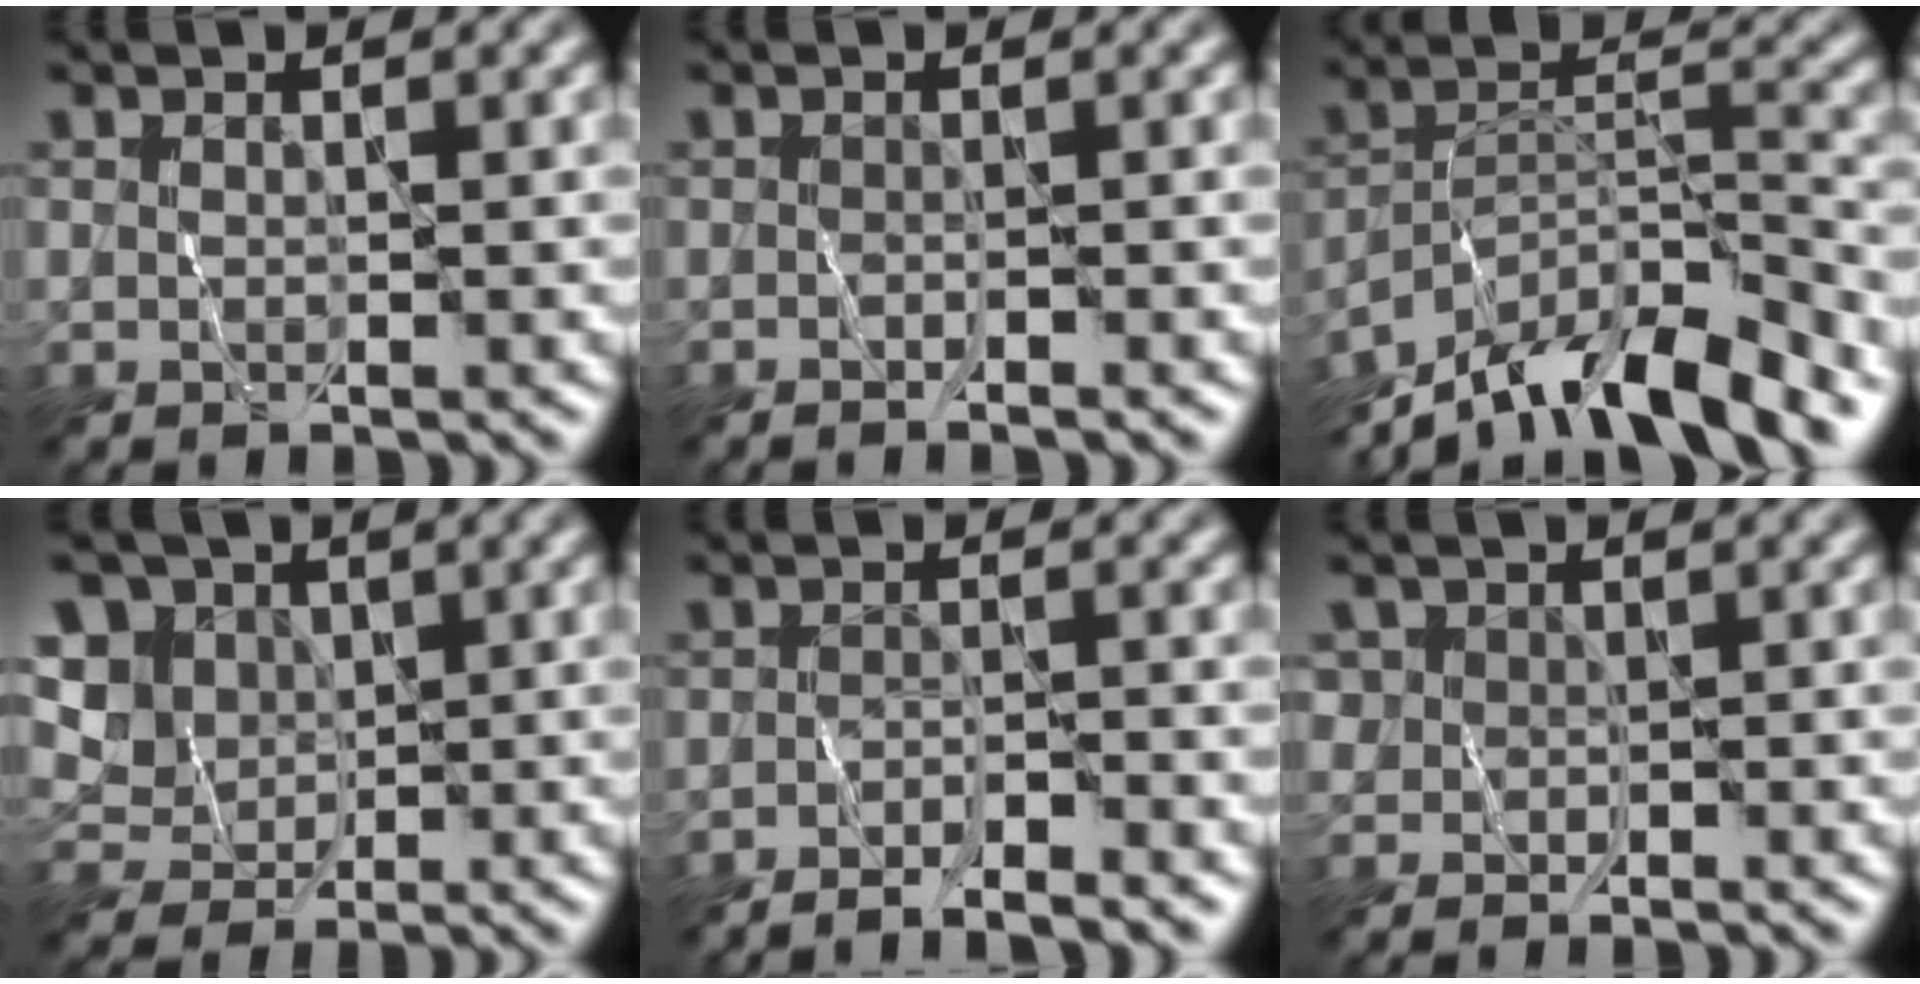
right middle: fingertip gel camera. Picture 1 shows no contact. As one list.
[{"total": 0.8, "force": [-0.6, -0.3, 0.4], "torque": [-0.008, -0.002, -0.010]}, {"total": 10.8, "force": [-8.9, 2.3, 5.6], "torque": [-0.089, 0.008, -0.166]}, {"total": 7.4, "force": [3.6, 5.8, 2.9], "torque": [-0.079, 0.006, 0.056]}, {"total": 3.1, "force": [-2.6, 0.0, 1.6], "torque": [-0.029, 0.004, -0.051]}, {"total": 1.3, "force": [0.1, 1.2, 0.5], "torque": [-0.004, 0.001, -0.006]}]